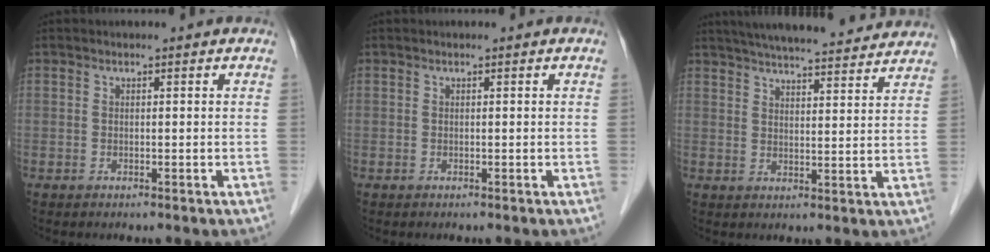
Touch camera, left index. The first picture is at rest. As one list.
[{"total": 0.0}, {"total": 20.4, "force": [18.6, 2.7, 8.1], "torque": [-0.125, 0.027, 0.250]}]